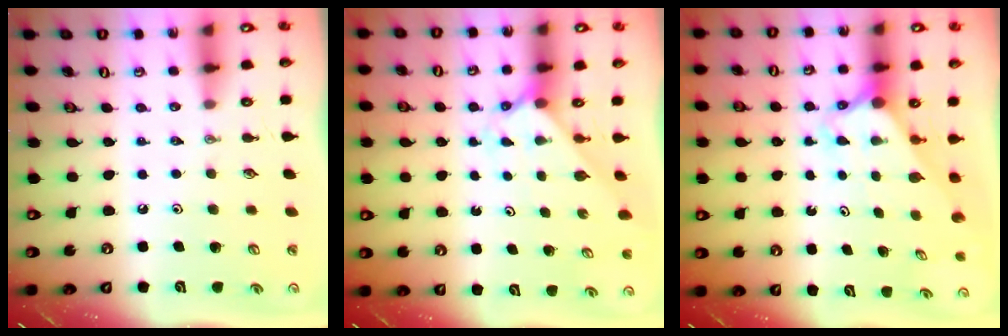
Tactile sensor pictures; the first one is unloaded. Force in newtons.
{"total": 2.3, "press": 2.3, "slide": 0.2}
{"total": 2.6, "press": 2.6, "slide": 0.2}